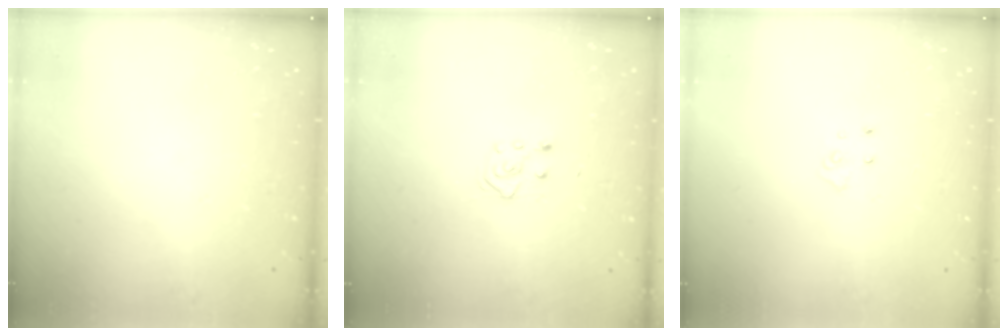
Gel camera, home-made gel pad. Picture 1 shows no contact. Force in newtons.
{"total": 4.8, "press": 4.7, "slide": 0.7}
{"total": 5.1, "press": 5.1, "slide": 0.4}